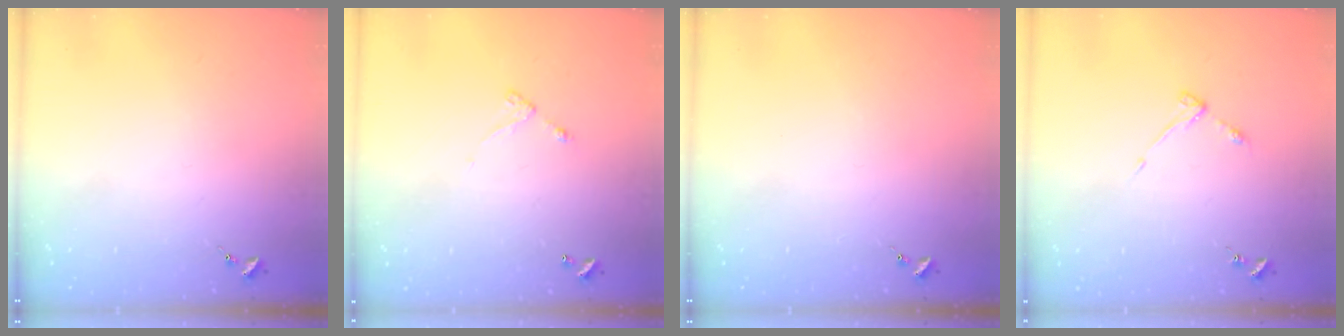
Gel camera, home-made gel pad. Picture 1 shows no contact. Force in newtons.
{"total": 4.0, "press": 4.0, "slide": 0.3}
{"total": 0.0}
{"total": 3.9, "press": 3.9, "slide": 0.6}